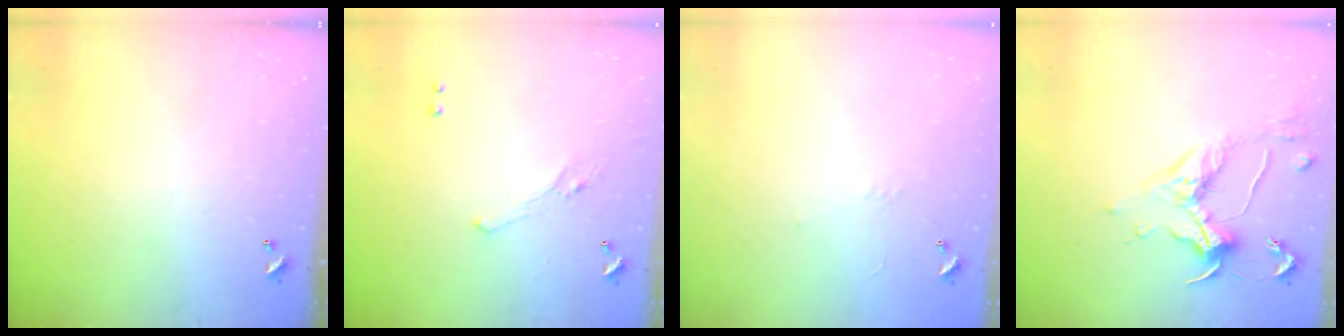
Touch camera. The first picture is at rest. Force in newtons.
{"total": 0.8, "press": 0.3, "slide": 0.7}
{"total": 6.5, "press": 6.4, "slide": 1.0}
{"total": 0.8, "press": 0.6, "slide": 0.6}